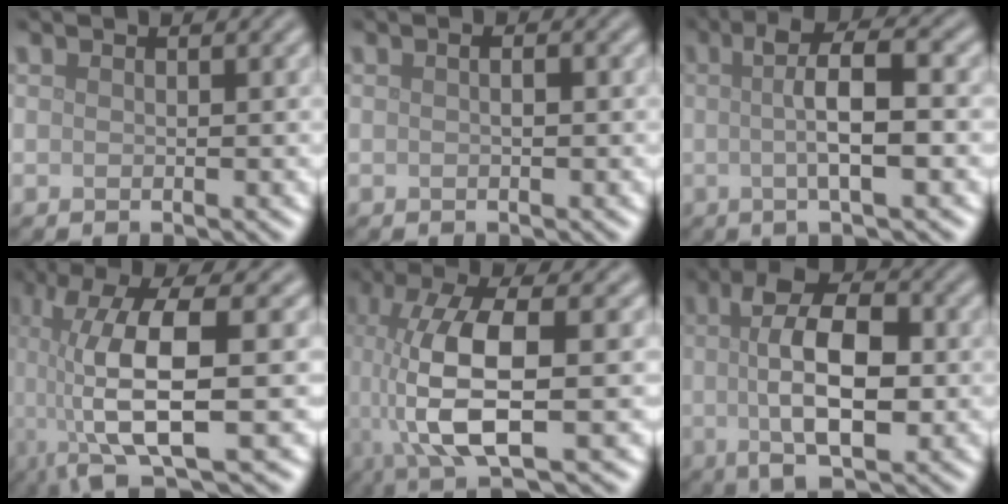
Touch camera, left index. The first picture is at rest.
{"total": 0.8, "force": [0.0, 0.2, 0.8], "torque": [-0.015, 0.002, 0.001]}
{"total": 5.9, "force": [0.0, 1.2, 5.7], "torque": [-0.090, 0.006, -0.002]}
{"total": 10.4, "force": [-0.9, 3.1, 9.9], "torque": [-0.184, 0.000, -0.021]}
{"total": 10.2, "force": [-1.3, 3.3, 9.5], "torque": [-0.196, 0.001, -0.027]}
{"total": 8.2, "force": [0.1, 3.4, 7.5], "torque": [-0.127, 0.010, -0.009]}